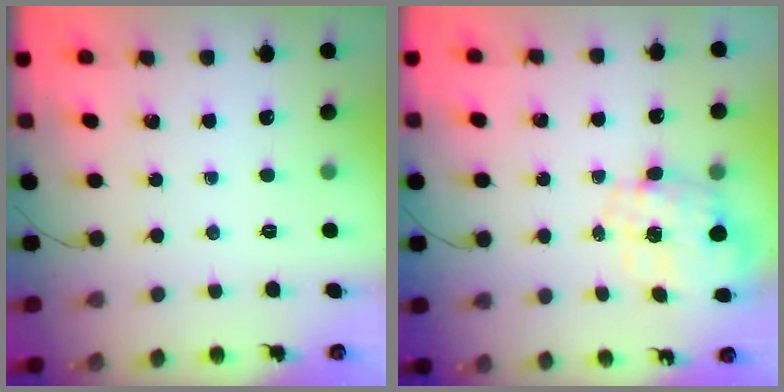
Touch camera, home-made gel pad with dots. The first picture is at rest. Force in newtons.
{"total": 2.3, "press": 2.0, "slide": 1.2}